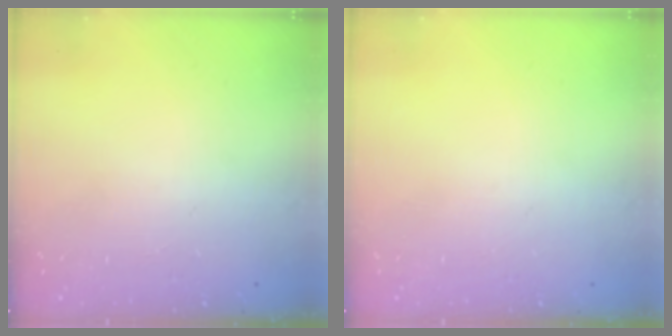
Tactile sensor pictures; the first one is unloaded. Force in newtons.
{"total": 0.0}